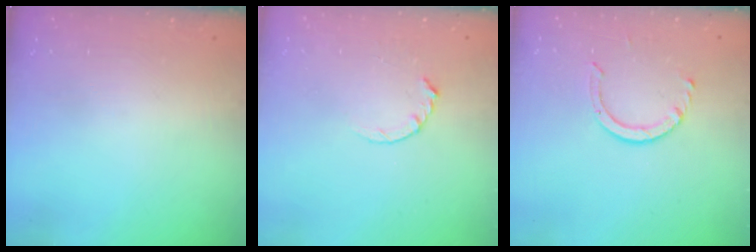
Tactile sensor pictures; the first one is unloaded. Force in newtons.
{"total": 2.8, "press": 2.8, "slide": 0.4}
{"total": 4.2, "press": 4.2, "slide": 0.3}